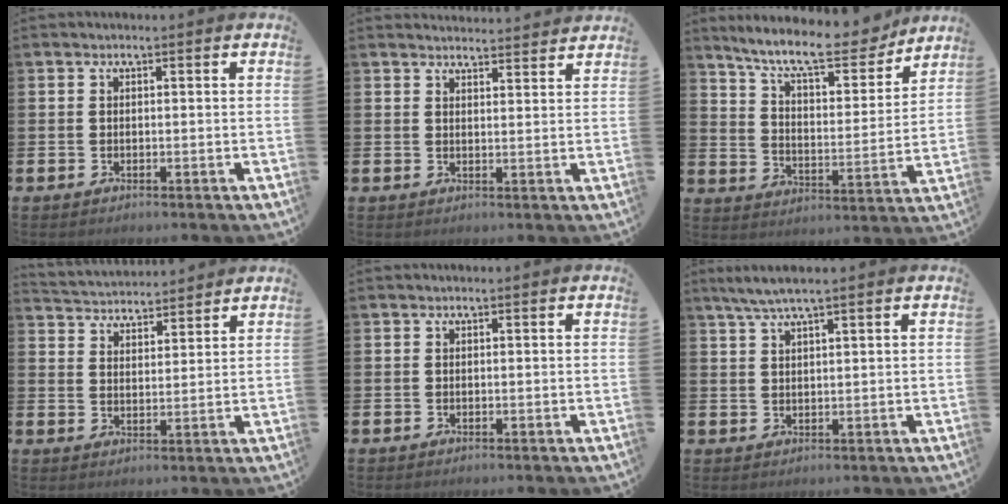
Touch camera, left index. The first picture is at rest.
{"total": 2.9, "force": [2.9, 0.1, -0.1], "torque": [0.005, -0.022, 0.051]}
{"total": 10.9, "force": [9.6, 2.3, 4.5], "torque": [-0.105, -0.064, 0.163]}
{"total": 4.1, "force": [4.0, 0.4, -0.6], "torque": [-0.009, -0.023, 0.074]}
{"total": 0.0}
{"total": 3.6, "force": [2.8, 0.1, 2.3], "torque": [-0.054, 0.002, 0.052]}